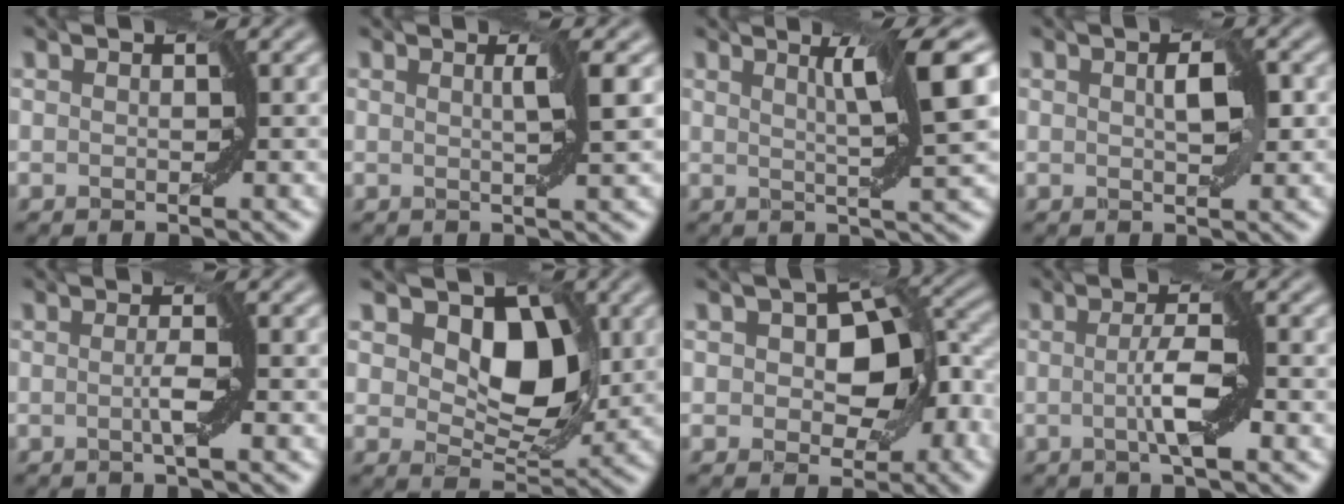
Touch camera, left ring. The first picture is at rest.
{"total": 1.6, "force": [0.4, -0.5, 1.5], "torque": [-0.036, 0.000, 0.009]}
{"total": 4.9, "force": [1.4, -0.1, 4.7], "torque": [-0.083, 0.004, 0.027]}
{"total": 2.1, "force": [0.3, 0.8, 2.0], "torque": [-0.040, 0.000, 0.007]}
{"total": 1.3, "force": [-0.3, -0.6, 1.1], "torque": [-0.031, 0.003, -0.006]}
{"total": 8.1, "force": [2.6, 5.2, 5.6], "torque": [-0.082, 0.007, 0.026]}
{"total": 7.5, "force": [-0.5, 5.0, 5.5], "torque": [-0.066, 0.015, -0.013]}
{"total": 3.1, "force": [-0.6, -0.2, 3.0], "torque": [-0.063, 0.005, -0.014]}